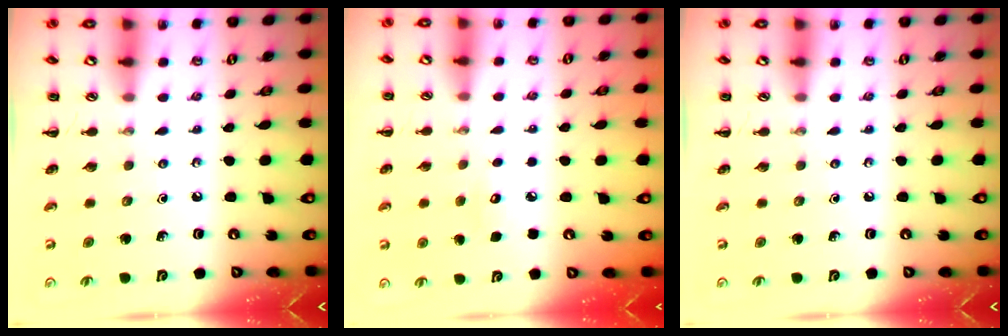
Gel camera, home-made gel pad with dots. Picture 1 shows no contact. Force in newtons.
{"total": 4.8, "press": 4.6, "slide": 1.1}
{"total": 0.0}